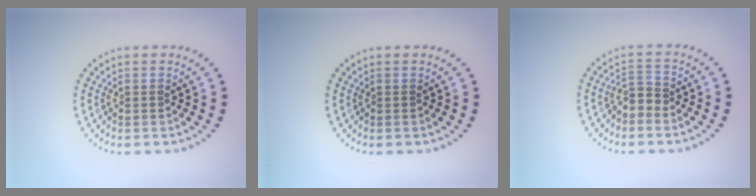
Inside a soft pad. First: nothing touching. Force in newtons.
{"total": 0.0}
{"total": 1.7, "press": 1.4, "slide": 0.9}